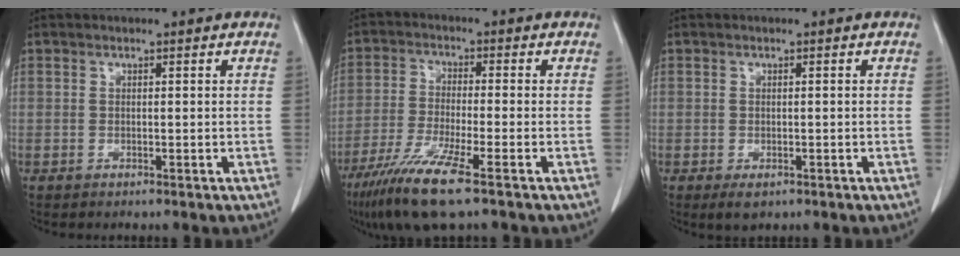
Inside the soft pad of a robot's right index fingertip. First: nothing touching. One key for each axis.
{"total": 10.3, "fx": -6.4, "fy": 0.1, "fz": 8.0, "tx": -0.161, "ty": -0.030, "tz": -0.117}
{"total": 2.1, "fx": -1.1, "fy": 1.2, "fz": 1.3, "tx": -0.017, "ty": -0.002, "tz": -0.009}